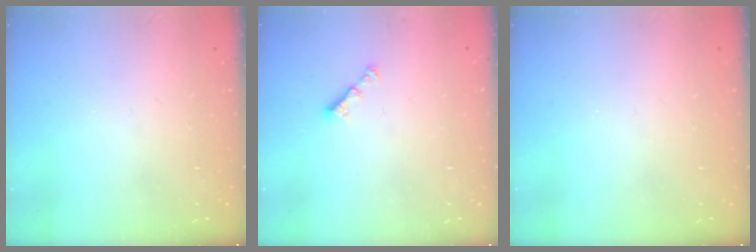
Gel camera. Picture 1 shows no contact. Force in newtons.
{"total": 3.0, "press": 2.9, "slide": 0.5}
{"total": 0.0}